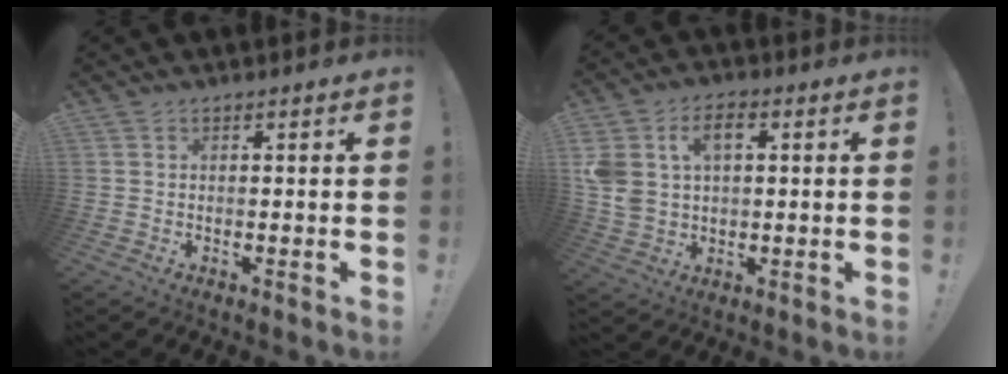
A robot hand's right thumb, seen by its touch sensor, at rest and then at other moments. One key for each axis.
{"total": 9.6, "fx": 3.0, "fy": 6.9, "fz": 6.0, "tx": -0.113, "ty": -0.003, "tz": 0.056}